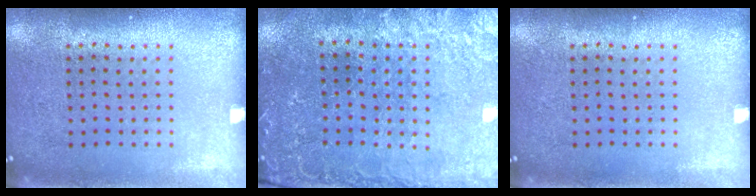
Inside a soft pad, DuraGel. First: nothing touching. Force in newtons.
{"total": 0.7, "press": 0.6, "slide": 0.4}
{"total": 0.0}